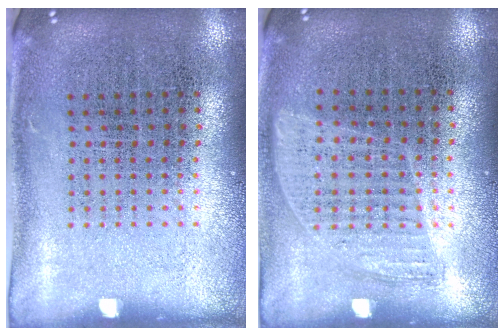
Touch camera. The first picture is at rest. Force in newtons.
{"total": 0.9, "press": 0.8, "slide": 0.4}